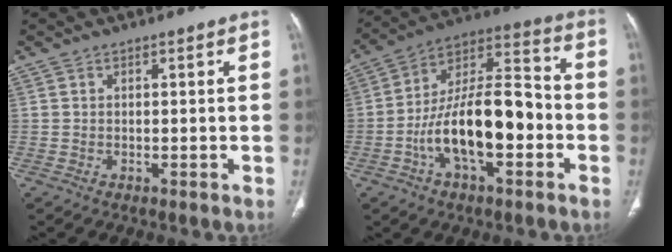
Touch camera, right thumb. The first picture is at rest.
{"total": 19.3, "force": [-4.9, 8.6, 16.5], "torque": [-0.271, 0.047, -0.086]}